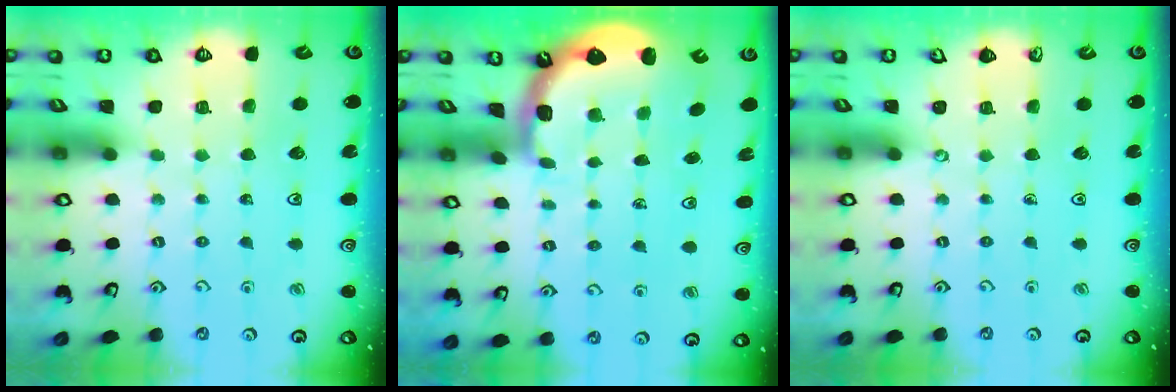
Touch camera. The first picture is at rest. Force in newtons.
{"total": 2.7, "press": 1.4, "slide": 2.3}
{"total": 0.0}